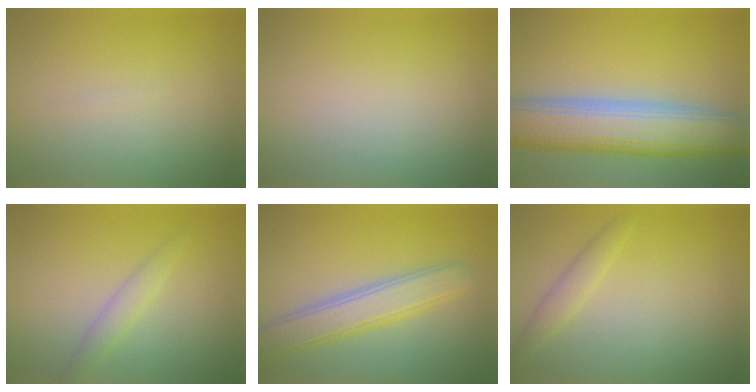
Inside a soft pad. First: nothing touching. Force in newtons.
{"total": 0.0}
{"total": 9.8, "press": 9.8, "slide": 0.6}
{"total": 1.5, "press": 1.5, "slide": 0.1}
{"total": 4.4, "press": 4.4, "slide": 0.2}
{"total": 1.5, "press": 1.5, "slide": 0.0}